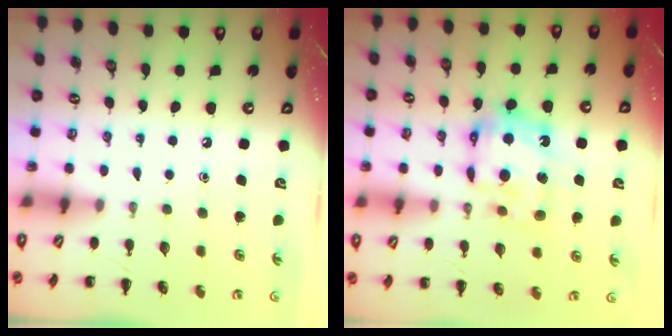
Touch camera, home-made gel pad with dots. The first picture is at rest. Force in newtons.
{"total": 12.2, "press": 12.2, "slide": 1.4}